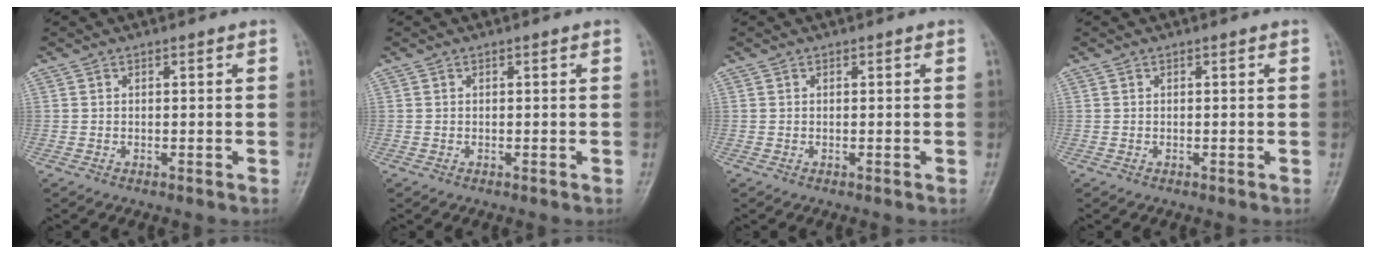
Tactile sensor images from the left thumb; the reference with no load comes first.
{"total": 0.0}
{"total": 0.0}
{"total": 0.0}